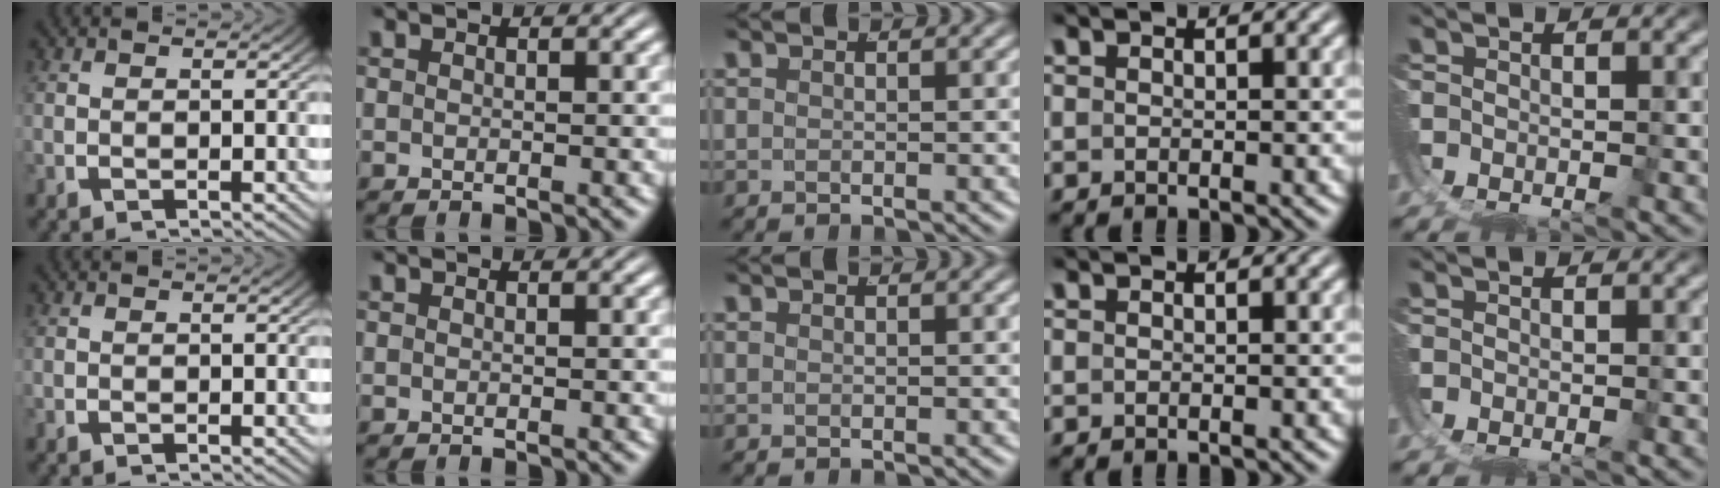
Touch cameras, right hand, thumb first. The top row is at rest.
{}